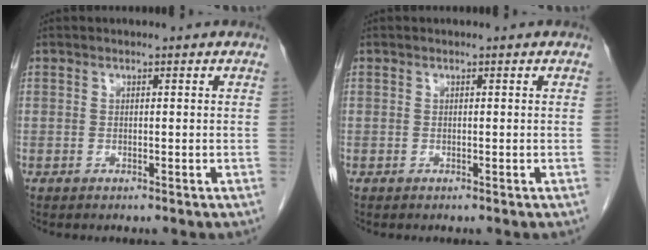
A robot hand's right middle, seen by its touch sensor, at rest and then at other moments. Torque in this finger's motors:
{"motor_torque": [-0.13, -0.79, 0.08, 0.01]}